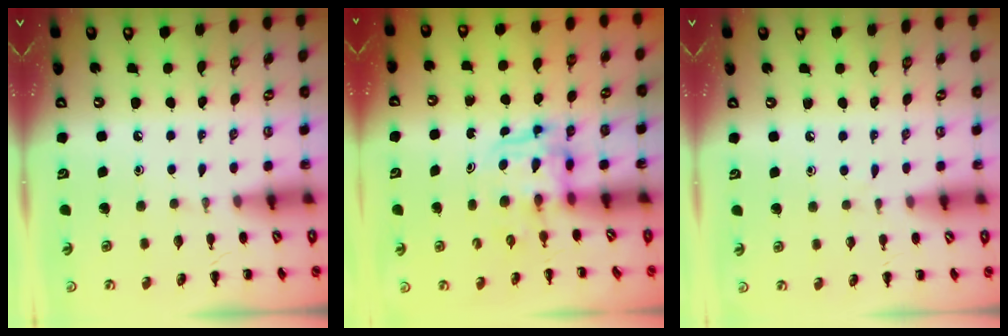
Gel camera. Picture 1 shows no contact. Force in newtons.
{"total": 3.4, "press": 3.4, "slide": 0.3}
{"total": 2.8, "press": 2.6, "slide": 1.0}